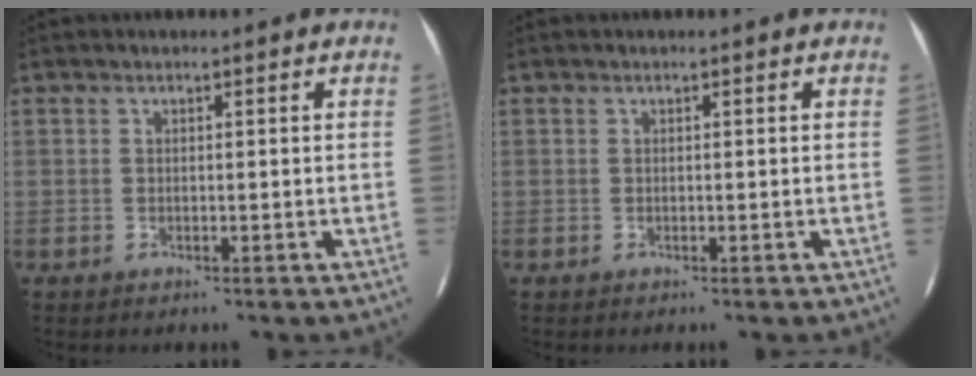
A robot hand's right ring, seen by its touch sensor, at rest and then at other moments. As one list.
[{"total": 0.0}]